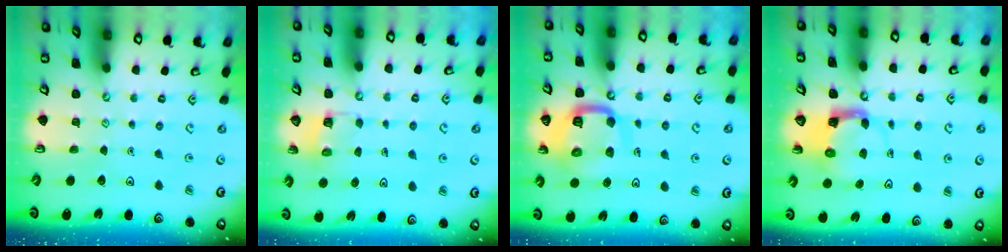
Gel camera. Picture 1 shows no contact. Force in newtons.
{"total": 2.8, "press": 2.8, "slide": 0.2}
{"total": 14.3, "press": 14.1, "slide": 1.8}
{"total": 3.8, "press": 3.8, "slide": 0.4}